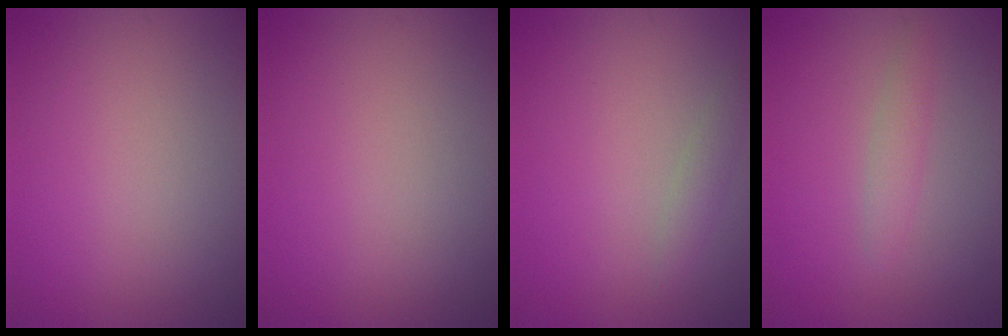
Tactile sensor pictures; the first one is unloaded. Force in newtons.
{"total": 0.0}
{"total": 1.1, "press": 1.1, "slide": 0.1}
{"total": 1.4, "press": 1.4, "slide": 0.1}